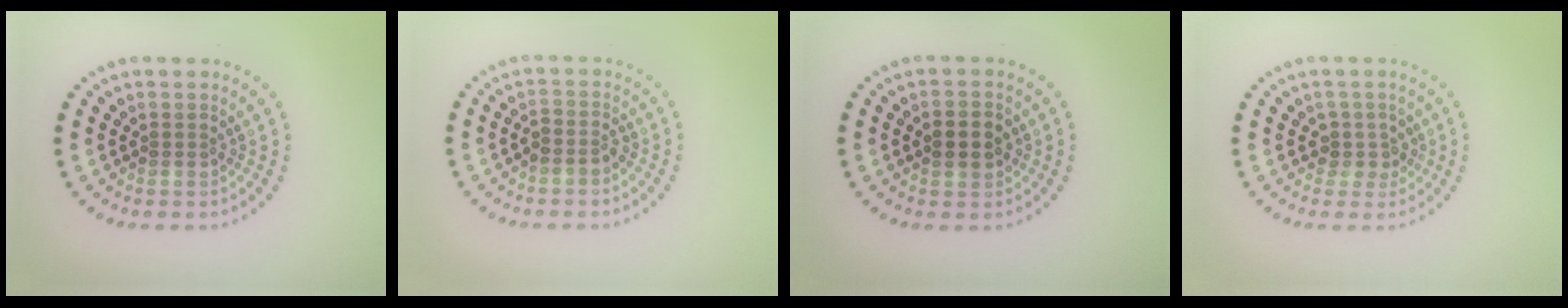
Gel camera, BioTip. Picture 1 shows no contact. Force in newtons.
{"total": 1.5, "press": 1.2, "slide": 0.8}
{"total": 2.6, "press": 2.6, "slide": 0.2}
{"total": 1.9, "press": 1.6, "slide": 1.1}